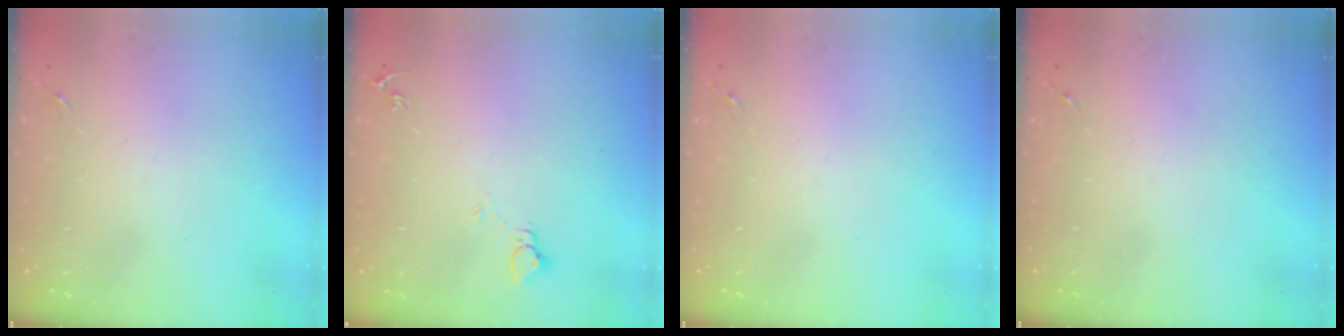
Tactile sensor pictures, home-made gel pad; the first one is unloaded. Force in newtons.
{"total": 4.0, "press": 4.0, "slide": 0.4}
{"total": 0.0}
{"total": 0.0}